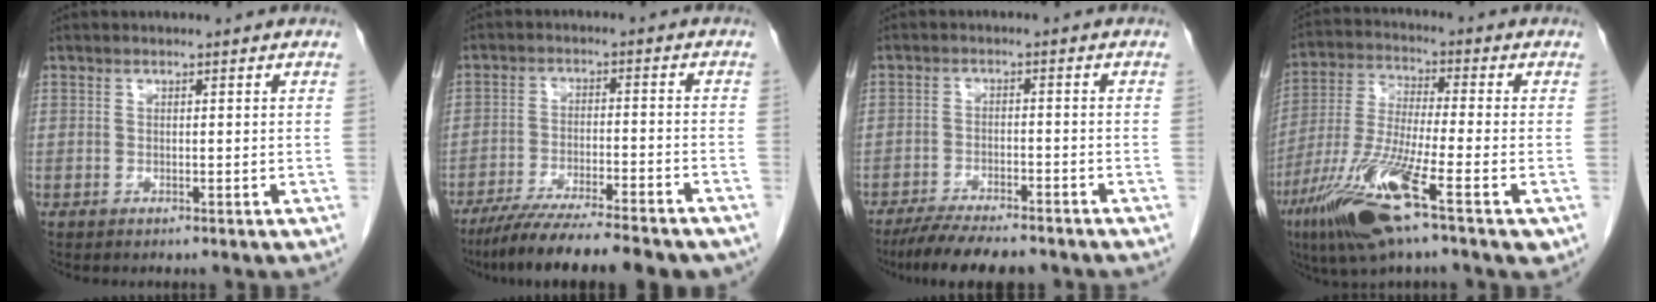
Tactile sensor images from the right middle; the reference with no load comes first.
{"total": 16.6, "force": [-14.0, 1.7, 8.7], "torque": [-0.124, -0.023, -0.211]}
{"total": 9.6, "force": [-8.3, 1.7, 4.7], "torque": [-0.072, -0.019, -0.130]}
{"total": 15.4, "force": [-7.5, 1.4, 13.4], "torque": [-0.276, -0.030, -0.139]}